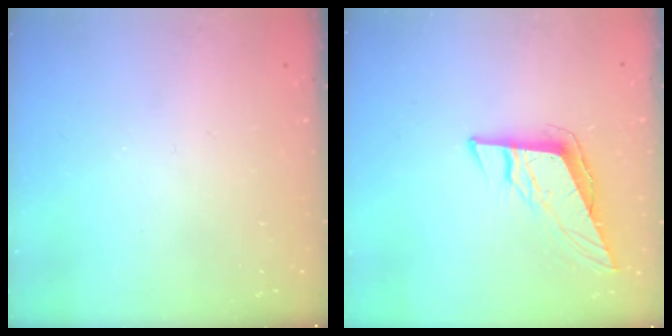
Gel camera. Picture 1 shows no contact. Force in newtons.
{"total": 10.2, "press": 10.0, "slide": 1.6}